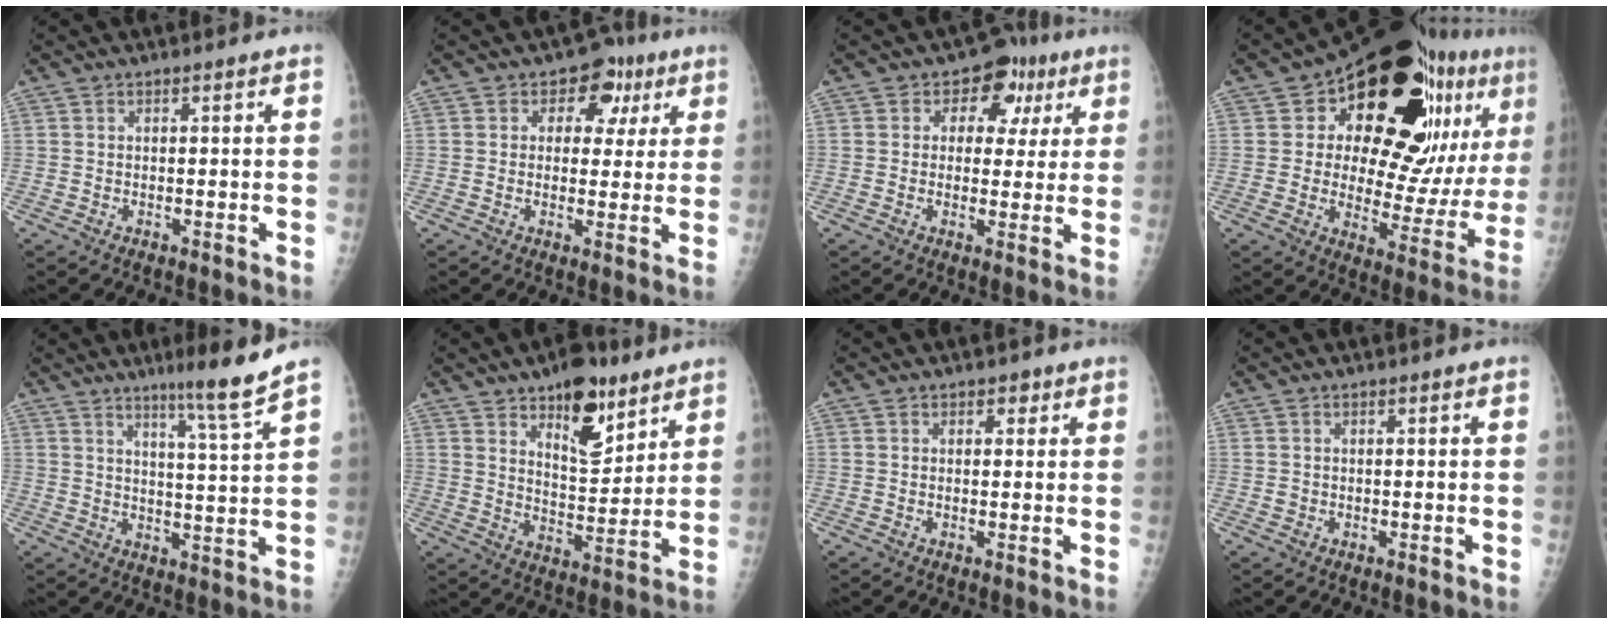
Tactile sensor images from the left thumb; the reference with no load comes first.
{"total": 8.3, "force": [3.0, 6.3, 4.5], "torque": [-0.004, -0.001, 0.032]}
{"total": 9.0, "force": [3.1, 6.9, 4.9], "torque": [-0.009, 0.003, 0.034]}
{"total": 27.8, "force": [12.2, 13.2, 21.2], "torque": [-0.243, -0.014, 0.180]}
{"total": 8.3, "force": [6.1, -1.3, 5.4], "torque": [-0.082, -0.051, 0.098]}
{"total": 13.7, "force": [8.4, 6.4, 8.8], "torque": [-0.095, -0.052, 0.133]}
{"total": 2.4, "force": [1.1, 1.8, 1.2], "torque": [0.005, -0.002, 0.010]}
{"total": 1.2, "force": [0.1, 1.1, 0.3], "torque": [0.001, 0.002, 0.002]}